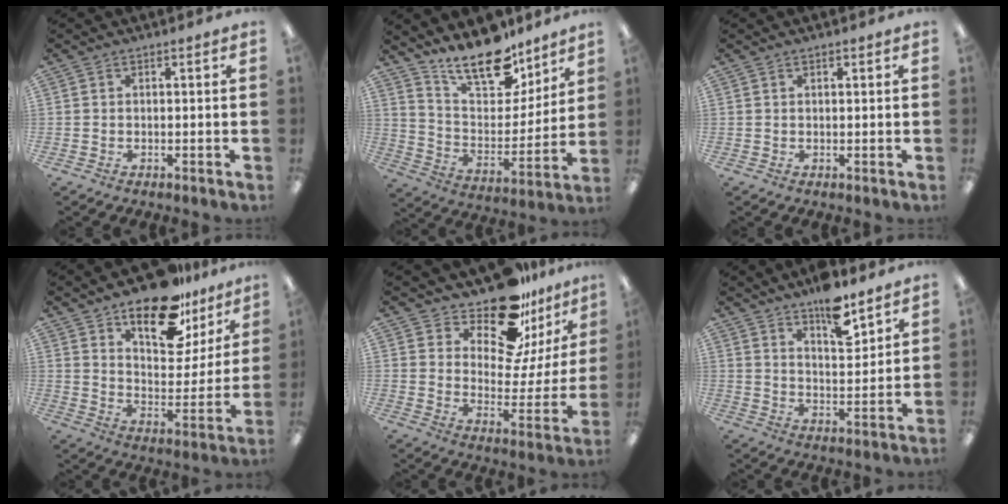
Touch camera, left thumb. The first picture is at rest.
{"total": 18.4, "force": [14.4, 8.1, 8.0], "torque": [-0.142, -0.098, 0.257]}
{"total": 0.9, "force": [0.5, 0.4, 0.7], "torque": [-0.013, 0.003, 0.008]}
{"total": 18.5, "force": [13.7, 8.1, 9.5], "torque": [-0.142, -0.087, 0.234]}
{"total": 17.5, "force": [14.5, 6.0, 7.8], "torque": [-0.130, -0.114, 0.251]}
{"total": 10.4, "force": [8.1, 3.5, 5.5], "torque": [-0.074, -0.052, 0.138]}